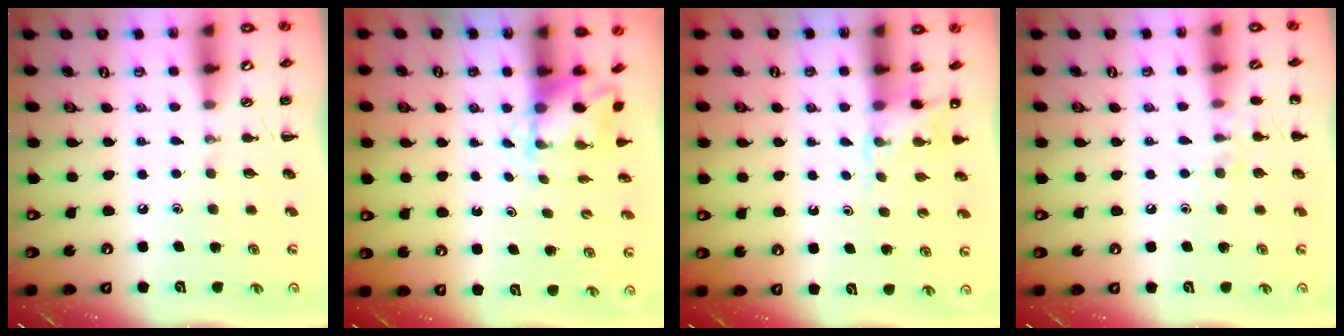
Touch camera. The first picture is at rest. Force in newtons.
{"total": 2.7, "press": 2.5, "slide": 0.9}
{"total": 4.3, "press": 4.1, "slide": 1.2}
{"total": 6.6, "press": 6.4, "slide": 1.5}